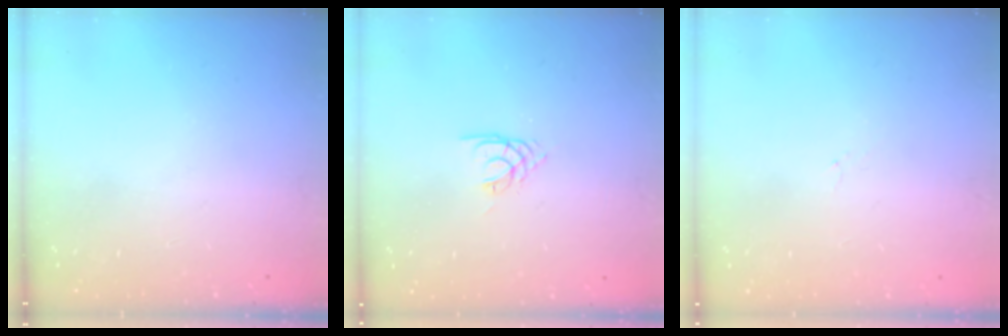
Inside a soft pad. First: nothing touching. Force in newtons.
{"total": 1.7, "press": 1.7, "slide": 0.4}
{"total": 0.0}